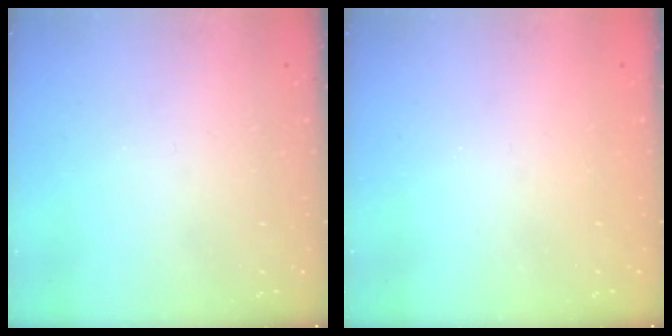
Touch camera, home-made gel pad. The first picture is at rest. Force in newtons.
{"total": 1.0, "press": 1.0, "slide": 0.2}